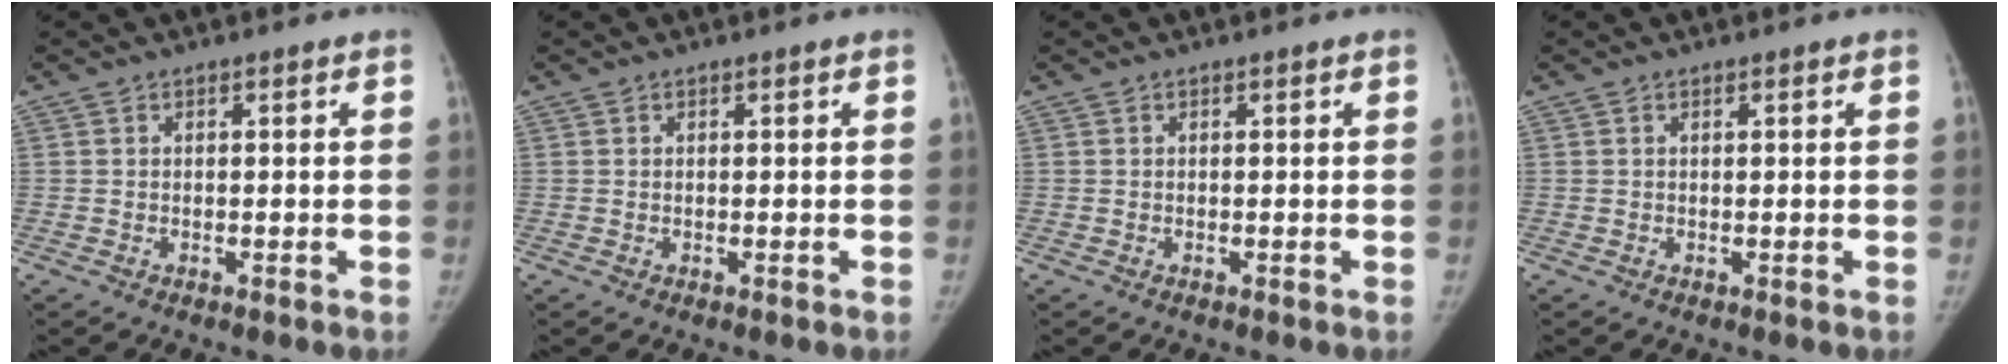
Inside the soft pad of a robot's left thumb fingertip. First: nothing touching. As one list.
[{"total": 0.0}, {"total": 0.0}, {"total": 0.0}]